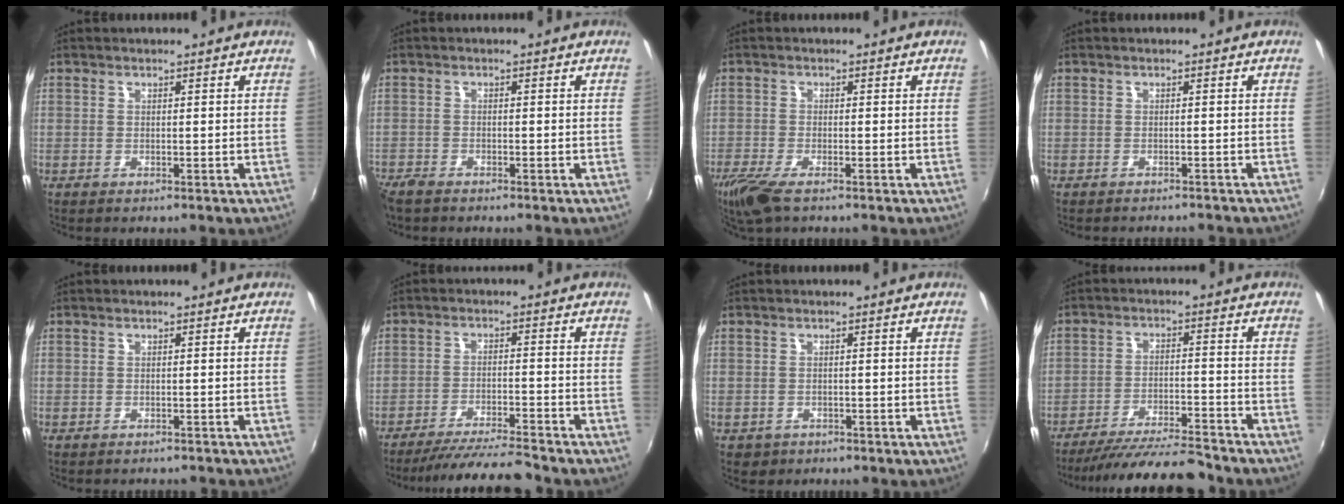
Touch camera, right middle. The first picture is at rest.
{"total": 3.5, "force": [-3.1, 1.1, 1.3], "torque": [-0.037, -0.016, -0.062]}
{"total": 5.9, "force": [-4.1, 1.3, 4.0], "torque": [-0.099, -0.023, -0.082]}
{"total": 3.6, "force": [-3.3, 0.9, 1.1], "torque": [-0.026, -0.012, -0.047]}
{"total": 2.3, "force": [-2.0, 0.8, 0.6], "torque": [-0.013, -0.010, -0.025]}
{"total": 9.9, "force": [-9.2, 0.2, 3.5], "torque": [-0.082, 0.002, -0.151]}
{"total": 2.3, "force": [-1.1, 1.9, 0.7], "torque": [-0.019, -0.004, -0.014]}
{"total": 13.7, "force": [-12.7, 1.5, 5.1], "torque": [-0.112, -0.006, -0.198]}